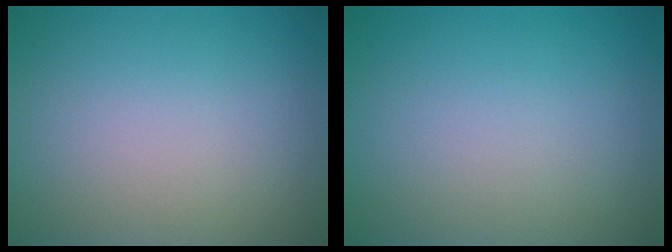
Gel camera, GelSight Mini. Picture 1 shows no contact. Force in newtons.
{"total": 0.0}